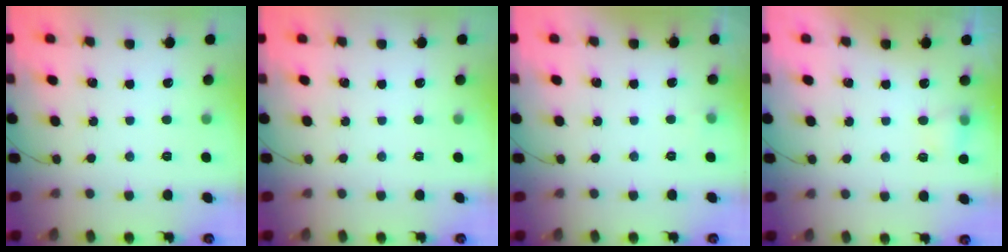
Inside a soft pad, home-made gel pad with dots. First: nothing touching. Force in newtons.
{"total": 0.0}
{"total": 2.8, "press": 2.5, "slide": 1.1}
{"total": 5.3, "press": 5.1, "slide": 1.6}